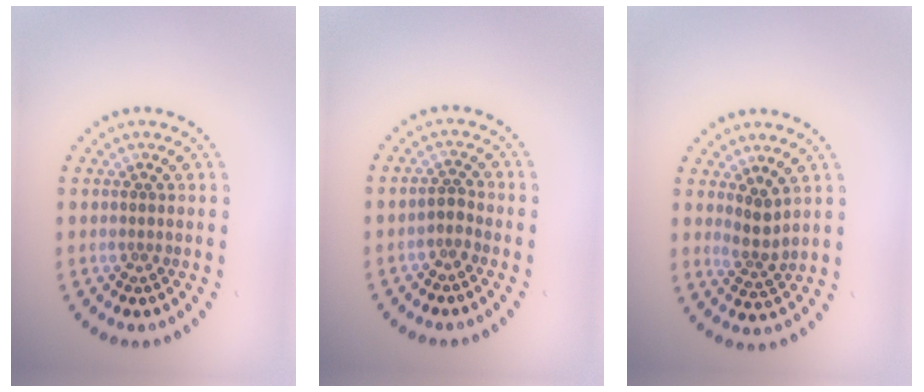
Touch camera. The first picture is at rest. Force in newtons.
{"total": 1.0, "press": 0.8, "slide": 0.6}
{"total": 2.0, "press": 1.5, "slide": 1.4}